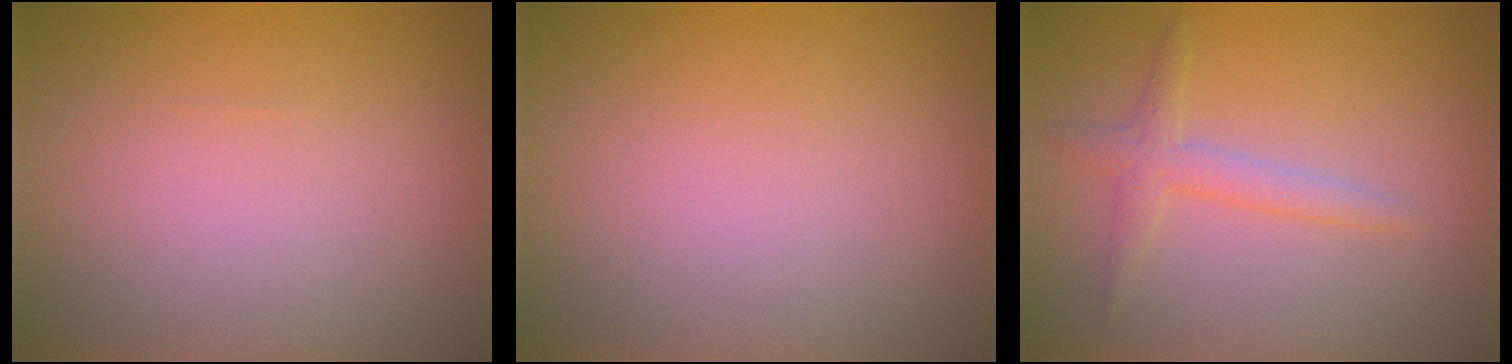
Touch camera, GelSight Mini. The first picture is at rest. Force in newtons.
{"total": 0.0}
{"total": 2.0, "press": 2.0, "slide": 0.1}